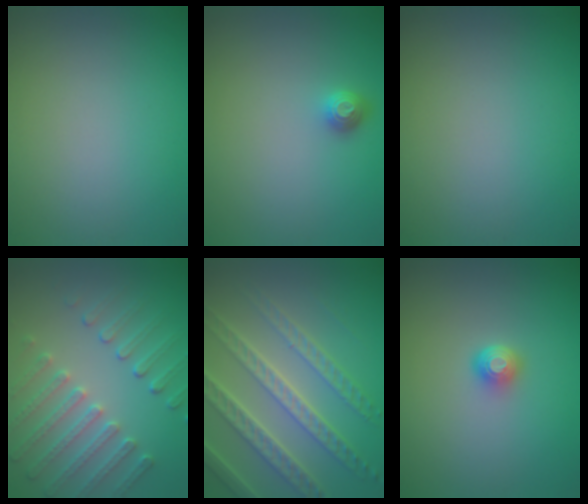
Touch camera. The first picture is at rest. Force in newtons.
{"total": 1.2, "press": 1.1, "slide": 0.4}
{"total": 0.0}
{"total": 4.2, "press": 3.6, "slide": 2.1}
{"total": 6.4, "press": 5.2, "slide": 3.9}
{"total": 1.6, "press": 1.3, "slide": 1.1}